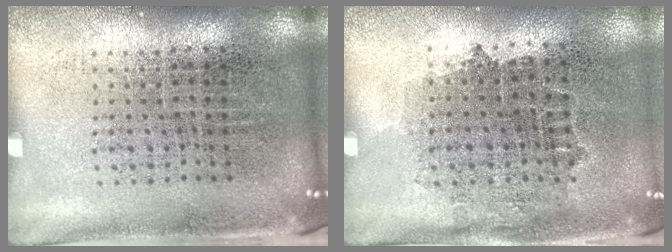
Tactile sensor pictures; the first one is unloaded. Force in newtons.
{"total": 0.8, "press": 0.8, "slide": 0.4}